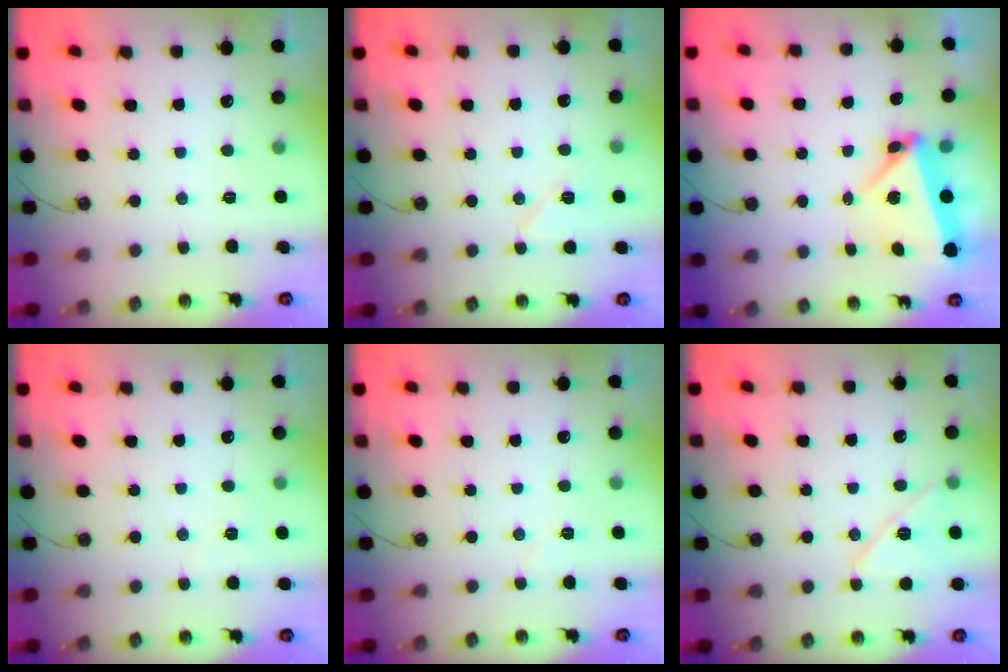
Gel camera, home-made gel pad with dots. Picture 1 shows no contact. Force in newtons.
{"total": 7.0, "press": 7.0, "slide": 0.5}
{"total": 5.6, "press": 4.5, "slide": 3.3}
{"total": 5.0, "press": 4.2, "slide": 2.6}
{"total": 2.9, "press": 2.7, "slide": 1.2}
{"total": 11.8, "press": 11.8, "slide": 0.9}